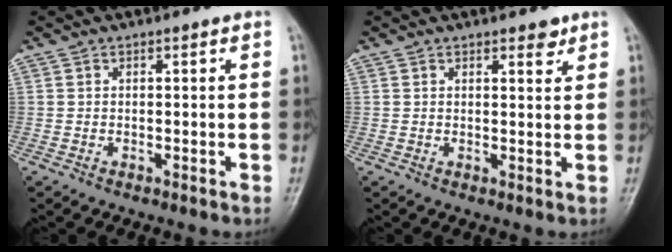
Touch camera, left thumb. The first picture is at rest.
{"total": 2.6, "force": [1.8, 1.0, 1.6], "torque": [-0.011, -0.010, 0.025]}